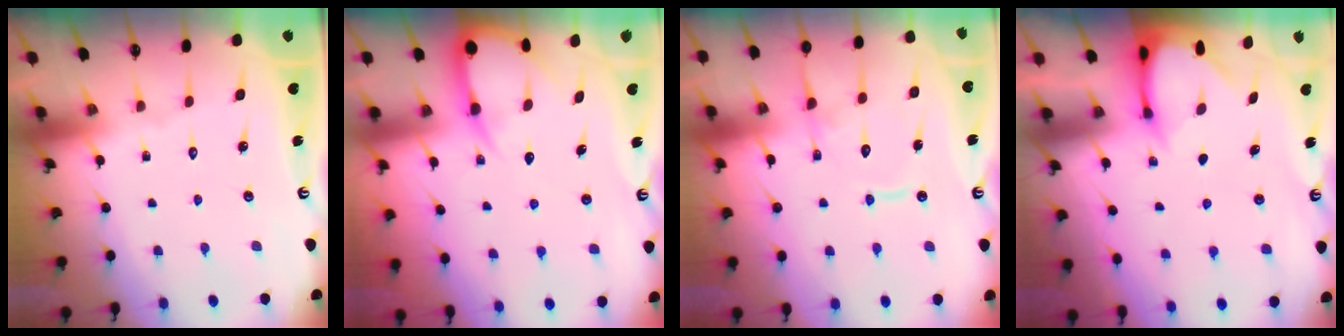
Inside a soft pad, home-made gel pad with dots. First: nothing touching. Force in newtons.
{"total": 6.3, "press": 6.2, "slide": 0.7}
{"total": 12.5, "press": 12.5, "slide": 1.2}
{"total": 3.5, "press": 3.4, "slide": 0.3}